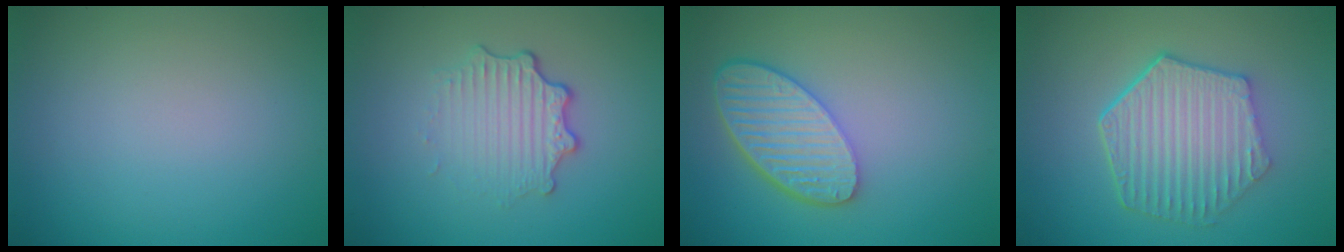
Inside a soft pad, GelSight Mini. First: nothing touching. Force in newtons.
{"total": 3.2, "press": 2.5, "slide": 2.1}
{"total": 5.6, "press": 4.5, "slide": 3.4}
{"total": 6.4, "press": 4.9, "slide": 4.2}